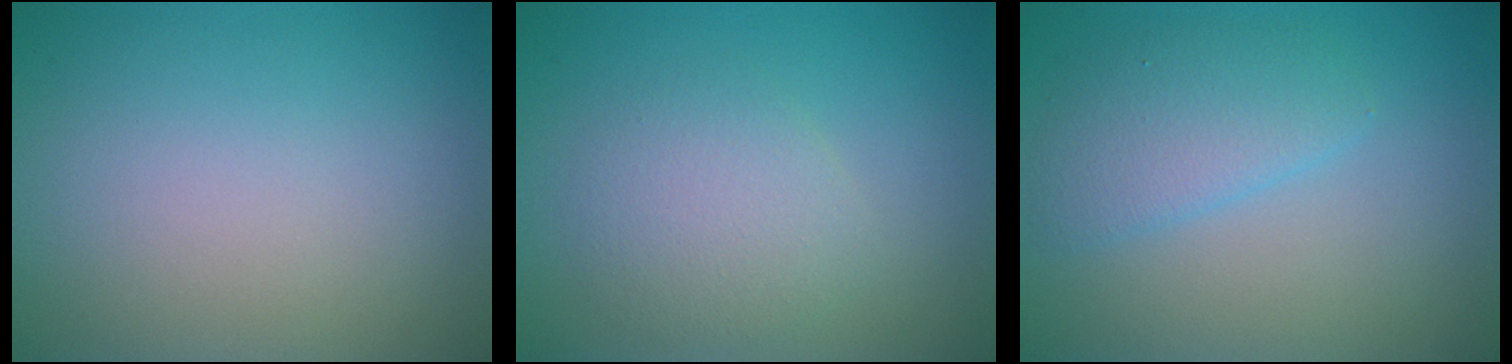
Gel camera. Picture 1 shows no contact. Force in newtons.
{"total": 3.0, "press": 3.0, "slide": 0.0}
{"total": 3.0, "press": 3.0, "slide": 0.2}